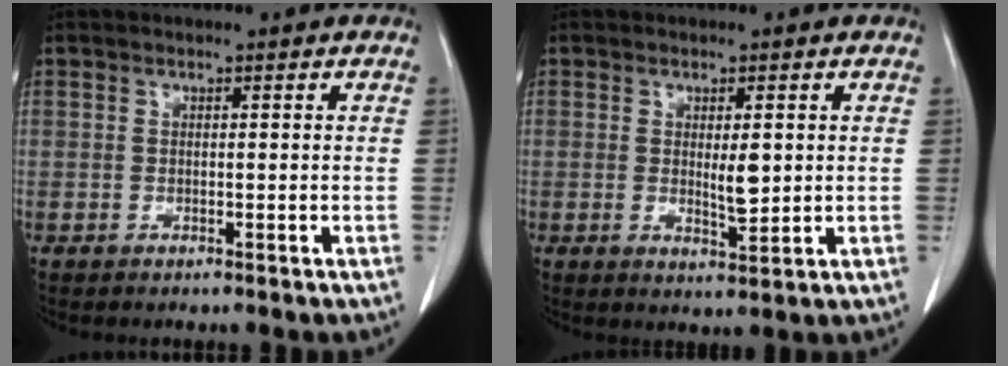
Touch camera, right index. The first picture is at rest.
{"total": 3.5, "force": [0.5, 1.0, 3.3], "torque": [-0.056, -0.008, 0.011]}